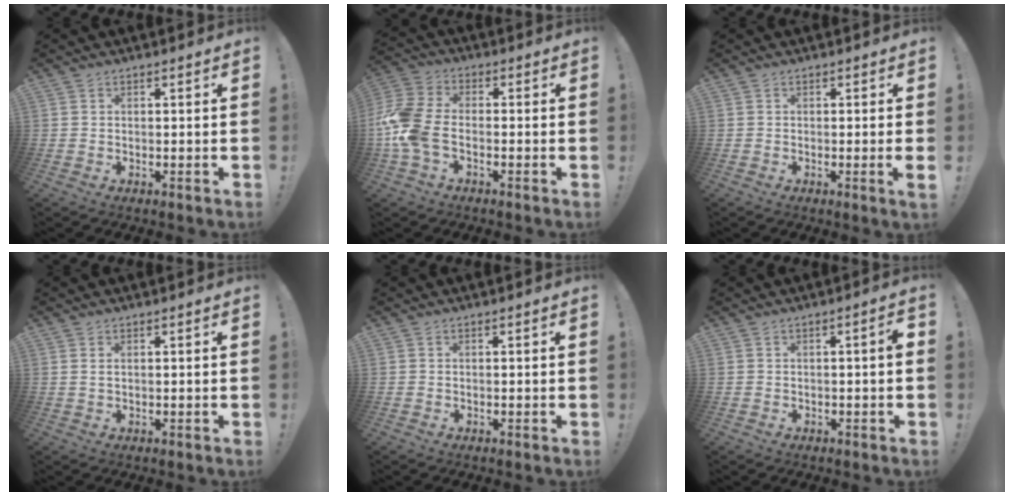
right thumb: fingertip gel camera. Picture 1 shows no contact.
{"total": 12.4, "force": [-2.7, 7.5, 9.5], "torque": [-0.212, 0.013, -0.044]}
{"total": 1.7, "force": [-0.3, -0.4, 1.7], "torque": [-0.033, -0.003, -0.004]}
{"total": 1.0, "force": [0.5, 0.5, 0.8], "torque": [-0.017, 0.002, 0.009]}
{"total": 0.0}
{"total": 2.4, "force": [-0.4, 0.0, 2.3], "torque": [-0.047, 0.005, -0.006]}